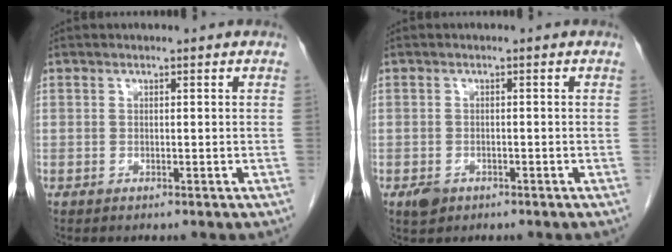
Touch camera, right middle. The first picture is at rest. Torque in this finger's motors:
{"motor_torque": [0.64, -0.15, 0.00, 0.00]}